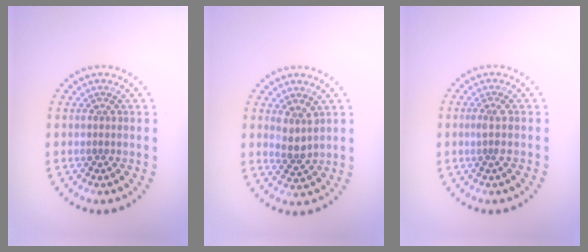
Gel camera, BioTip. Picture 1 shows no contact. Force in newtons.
{"total": 2.2, "press": 1.7, "slide": 1.3}
{"total": 1.0, "press": 0.6, "slide": 0.8}